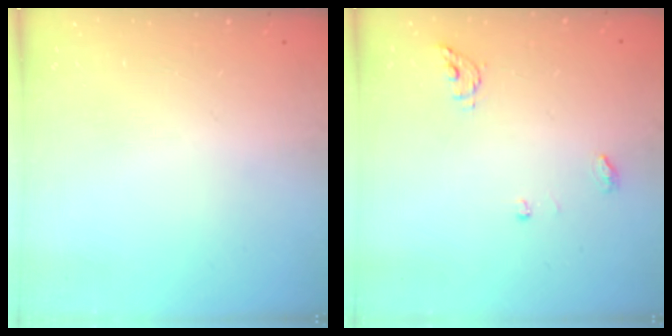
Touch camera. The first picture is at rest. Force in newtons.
{"total": 5.2, "press": 5.2, "slide": 0.0}